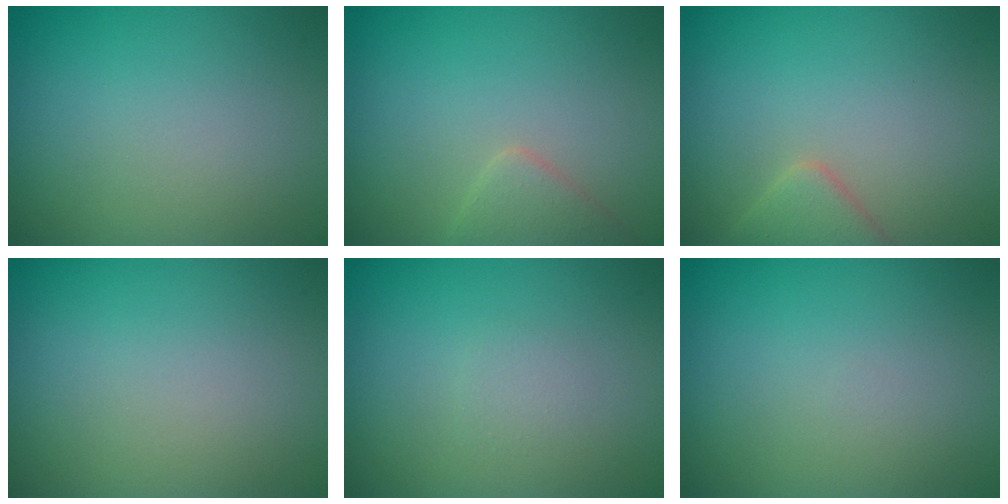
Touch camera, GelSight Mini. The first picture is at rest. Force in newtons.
{"total": 2.2, "press": 2.2, "slide": 0.1}
{"total": 2.5, "press": 2.5, "slide": 0.2}
{"total": 0.0}
{"total": 0.7, "press": 0.7, "slide": 0.0}
{"total": 0.0}